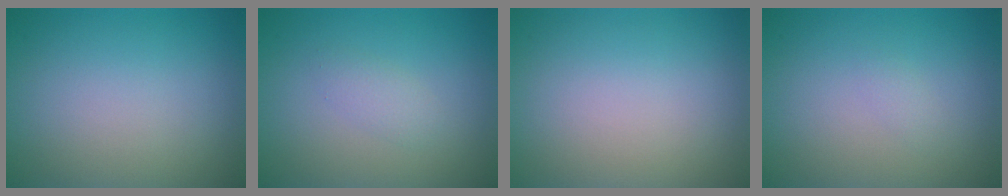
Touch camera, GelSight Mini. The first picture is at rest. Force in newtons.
{"total": 1.3, "press": 1.3, "slide": 0.1}
{"total": 0.0}
{"total": 0.6, "press": 0.6, "slide": 0.1}